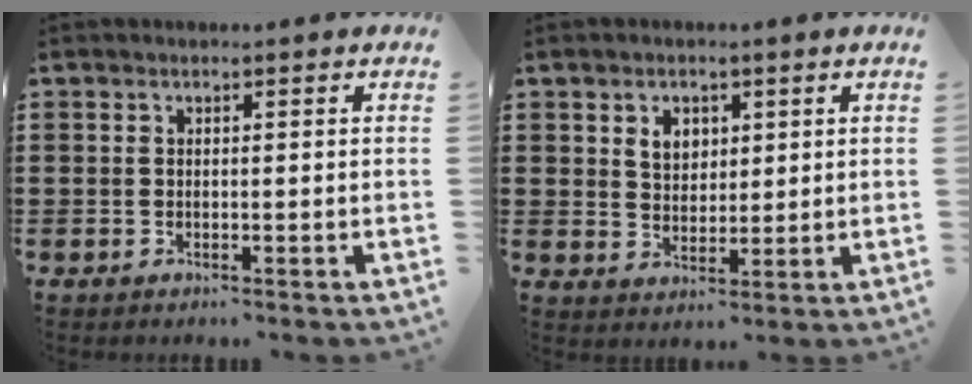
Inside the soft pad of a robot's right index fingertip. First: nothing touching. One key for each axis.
{"total": 3.8, "fx": 1.7, "fy": 2.9, "fz": 1.9, "tx": -0.049, "ty": 0.011, "tz": 0.030}